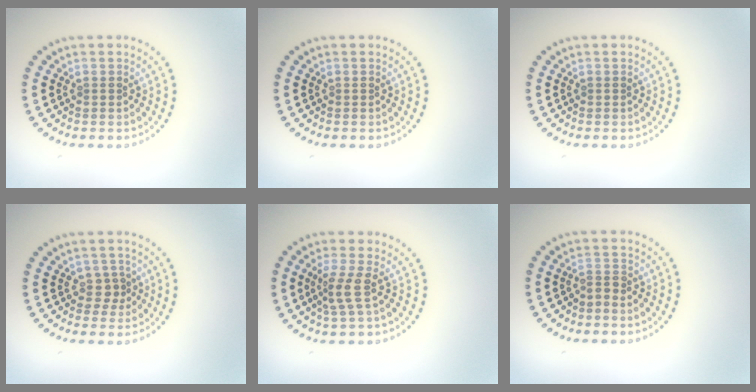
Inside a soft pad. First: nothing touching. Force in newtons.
{"total": 0.0}
{"total": 0.0}
{"total": 1.5, "press": 1.1, "slide": 1.1}
{"total": 2.3, "press": 1.6, "slide": 1.6}
{"total": 1.1, "press": 0.6, "slide": 0.9}